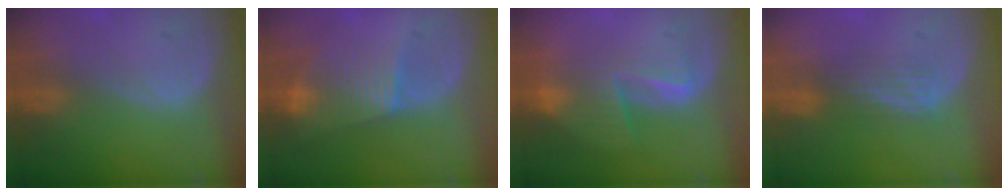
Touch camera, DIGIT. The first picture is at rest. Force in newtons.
{"total": 7.9, "press": 6.7, "slide": 4.3}
{"total": 7.7, "press": 6.8, "slide": 3.6}
{"total": 2.9, "press": 2.9, "slide": 0.2}